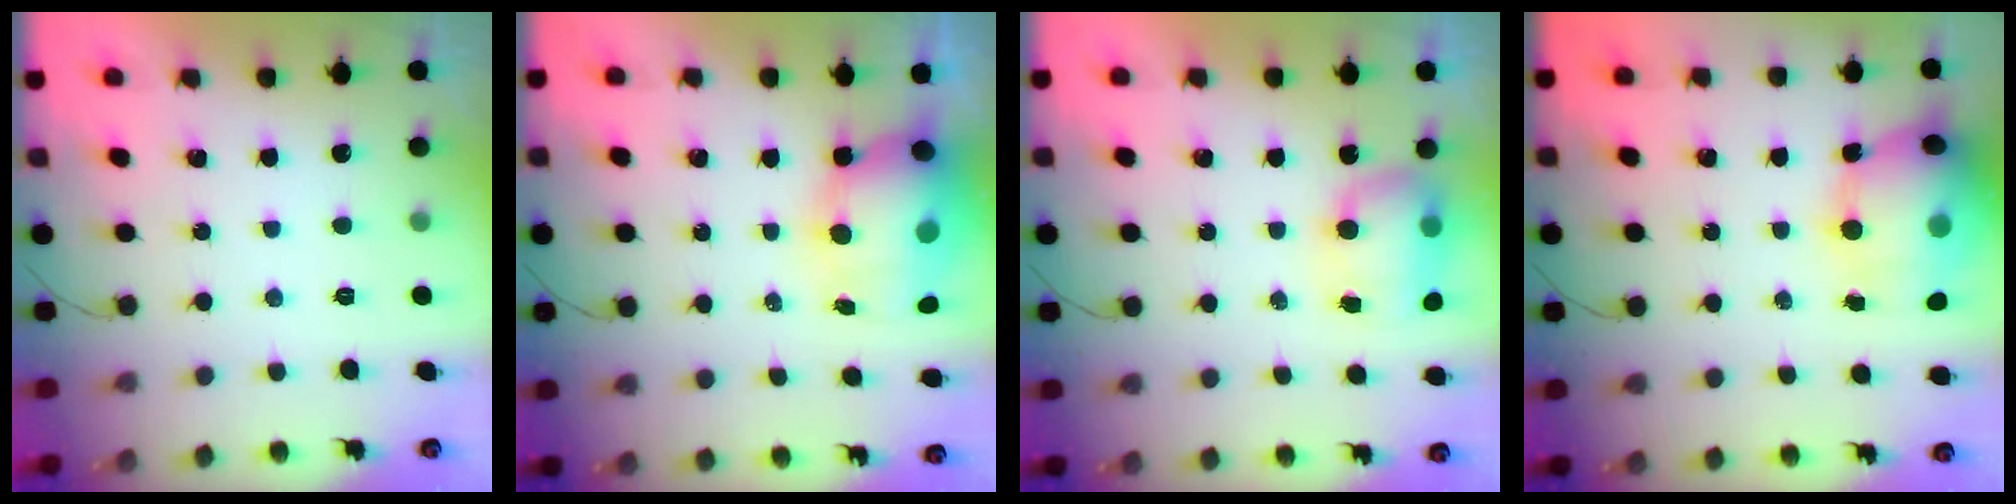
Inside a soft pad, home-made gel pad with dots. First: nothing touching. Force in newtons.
{"total": 12.6, "press": 12.3, "slide": 2.9}
{"total": 7.9, "press": 7.8, "slide": 1.2}
{"total": 19.5, "press": 18.6, "slide": 5.9}